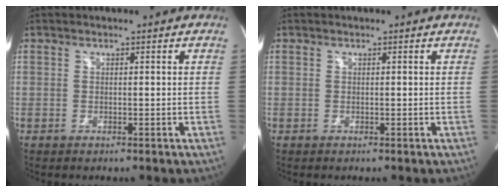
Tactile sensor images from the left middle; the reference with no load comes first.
{"total": 0.0}